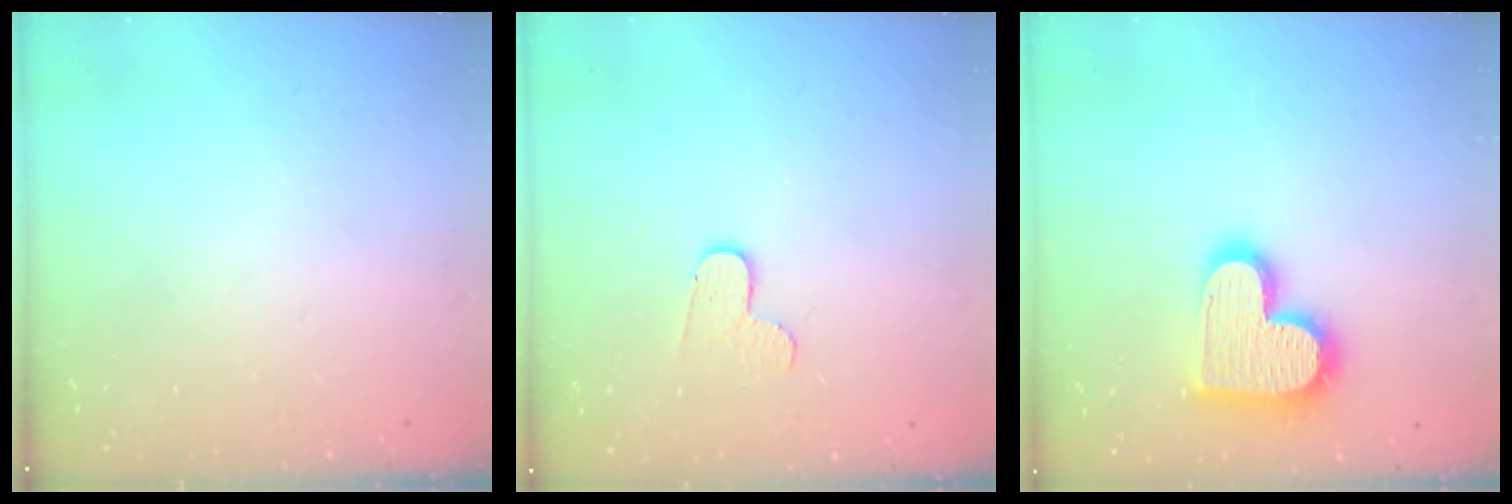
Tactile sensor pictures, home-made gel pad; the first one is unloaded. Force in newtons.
{"total": 6.1, "press": 6.1, "slide": 0.5}
{"total": 17.6, "press": 17.5, "slide": 1.2}